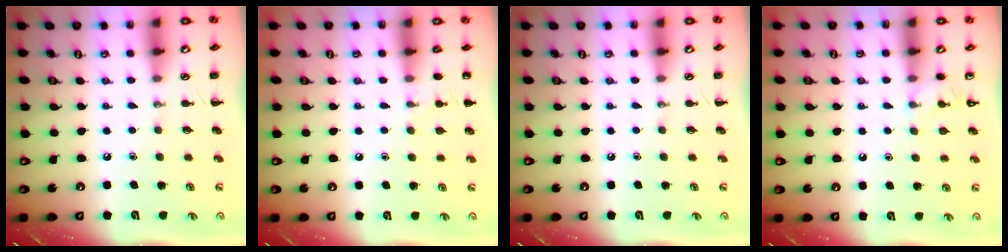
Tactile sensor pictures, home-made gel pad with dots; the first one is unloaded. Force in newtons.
{"total": 5.4, "press": 5.2, "slide": 1.6}
{"total": 0.0}
{"total": 3.7, "press": 3.5, "slide": 1.4}